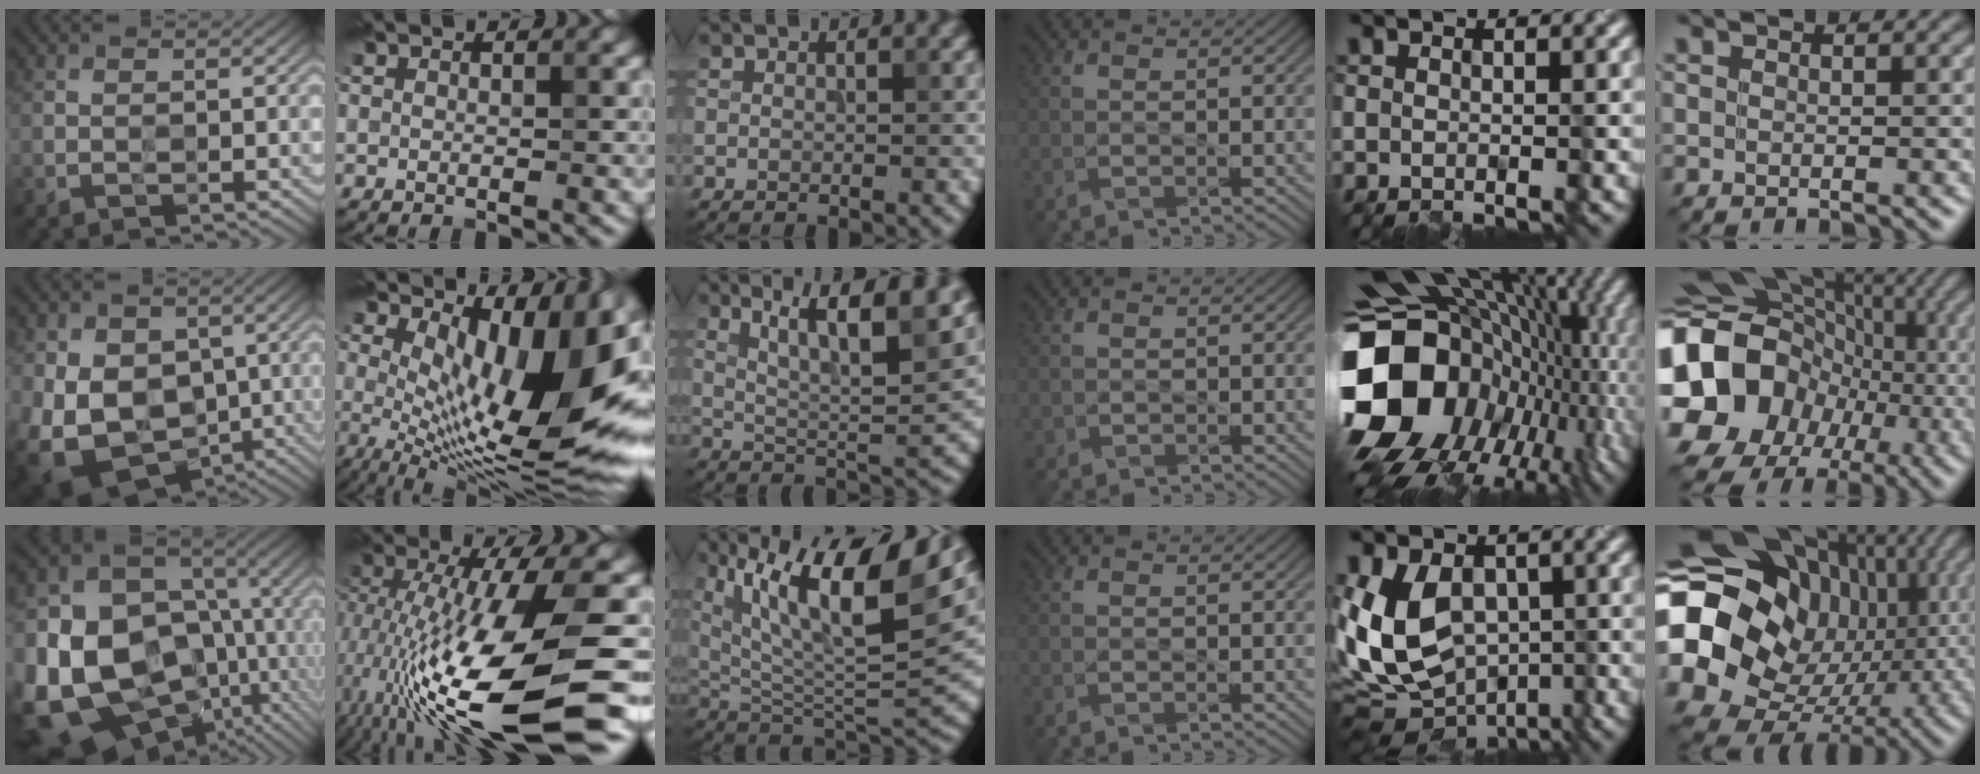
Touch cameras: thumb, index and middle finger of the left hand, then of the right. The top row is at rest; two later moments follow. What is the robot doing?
{"motion": "wipe", "object": "plastic plate"}